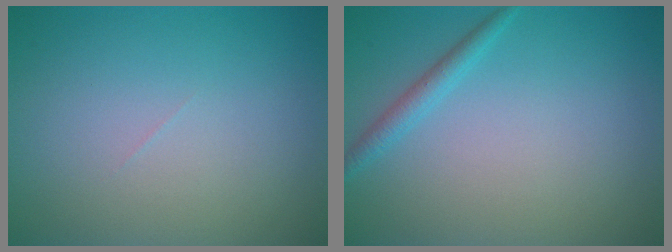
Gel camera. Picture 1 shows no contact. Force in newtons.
{"total": 1.5, "press": 1.5, "slide": 0.1}